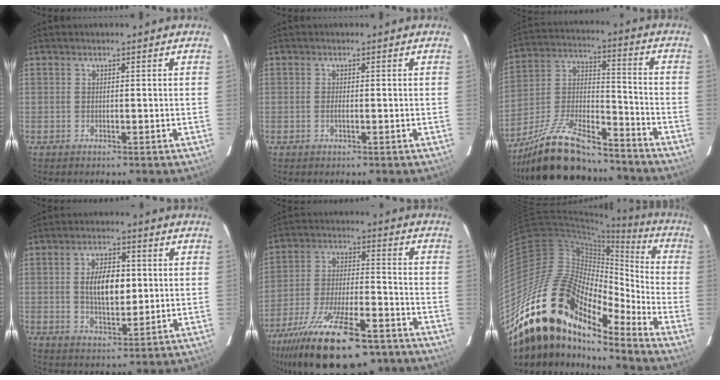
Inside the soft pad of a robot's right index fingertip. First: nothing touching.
{"total": 0.9, "force": [-0.3, 0.2, 0.8], "torque": [-0.015, -0.002, -0.005]}
{"total": 20.4, "force": [-16.4, 6.1, 10.4], "torque": [-0.218, 0.000, -0.279]}
{"total": 8.9, "force": [0.7, 4.5, 7.7], "torque": [-0.135, 0.008, 0.018]}
{"total": 25.4, "force": [-18.2, 8.5, 15.6], "torque": [-0.294, -0.048, -0.278]}
{"total": 23.5, "force": [-16.7, 9.8, 13.4], "torque": [-0.224, -0.025, -0.313]}